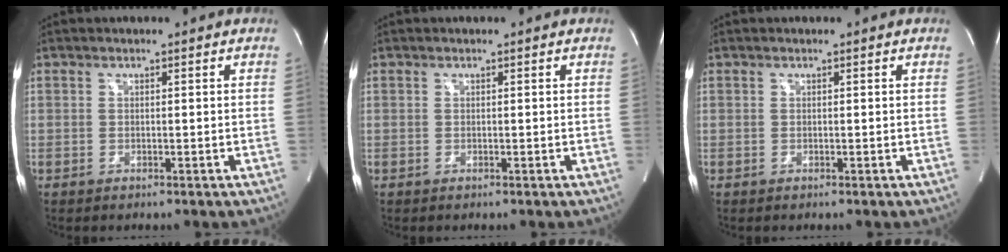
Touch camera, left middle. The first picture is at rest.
{"total": 0.0}
{"total": 0.0}